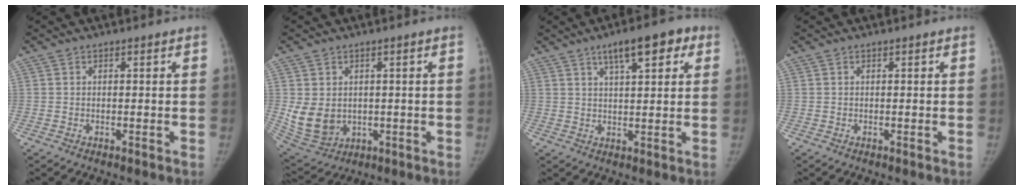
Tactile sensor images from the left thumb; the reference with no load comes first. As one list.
[{"total": 8.6, "force": [0.3, 7.0, 5.0], "torque": [-0.082, -0.013, 0.032]}, {"total": 9.2, "force": [4.7, 3.2, 7.2], "torque": [-0.089, -0.003, 0.068]}, {"total": 0.0}]